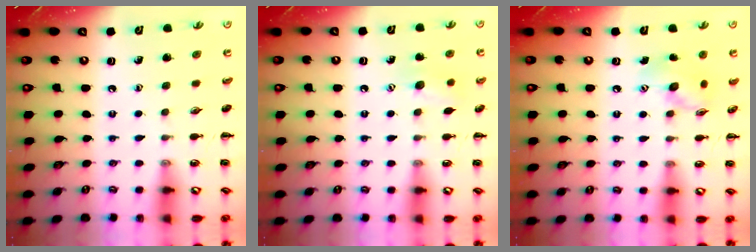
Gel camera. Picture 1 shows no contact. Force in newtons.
{"total": 8.8, "press": 8.7, "slide": 1.4}
{"total": 8.6, "press": 8.6, "slide": 0.6}